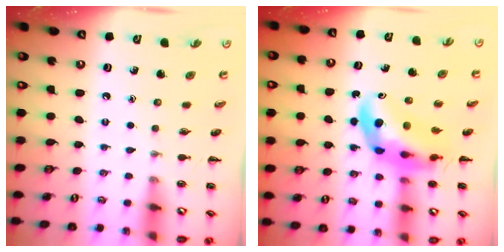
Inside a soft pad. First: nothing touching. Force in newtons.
{"total": 10.8, "press": 10.4, "slide": 3.1}